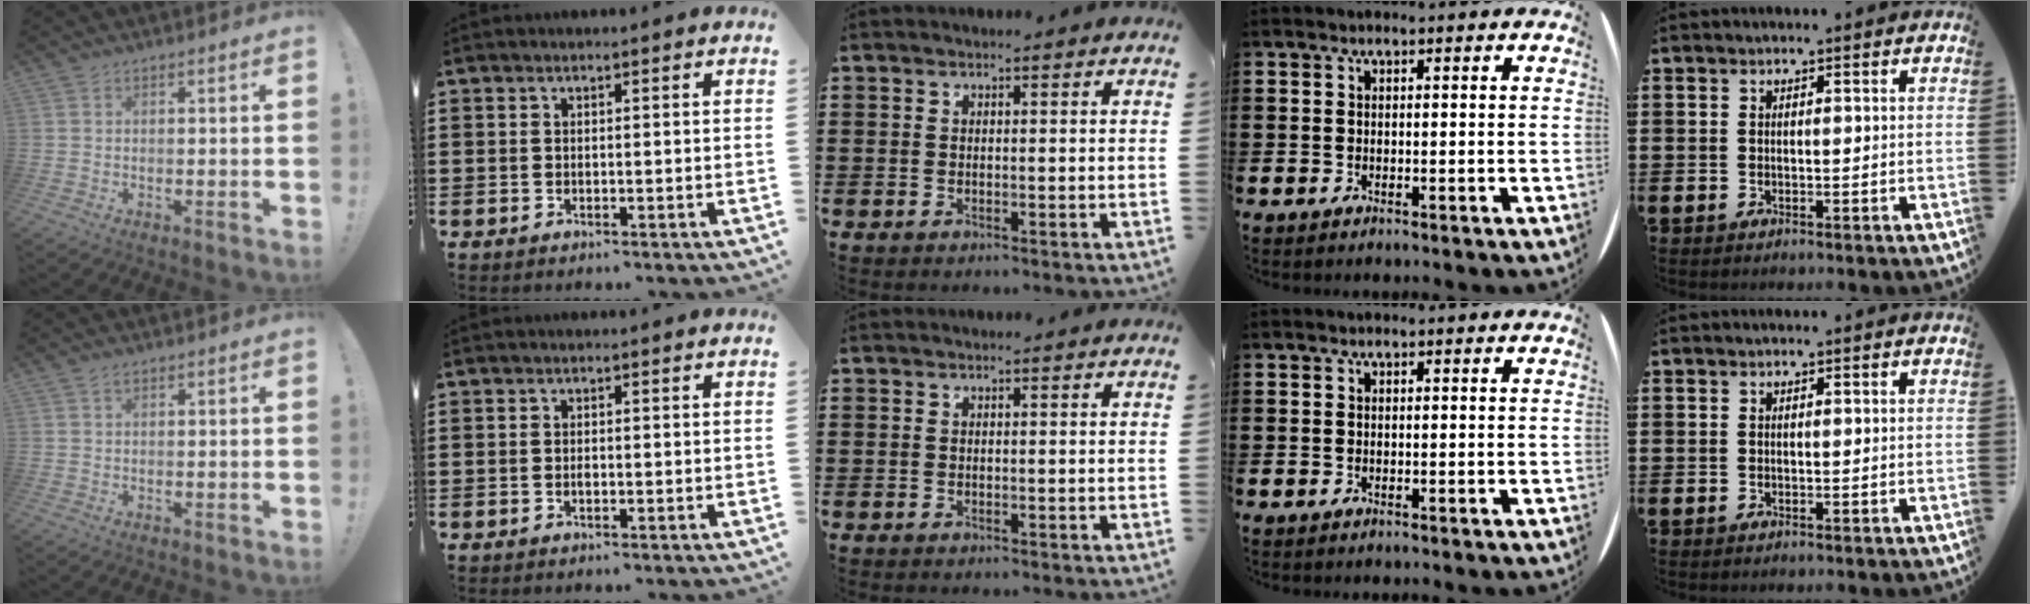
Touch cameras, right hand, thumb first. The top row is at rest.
{"thumb": {"total": 0.8, "force": [0.5, 0.3, 0.6], "torque": [-0.009, 0.001, 0.008]}, "index": {"total": 0.7, "force": [-0.2, 0.3, 0.6], "torque": [-0.012, -0.002, -0.003]}}